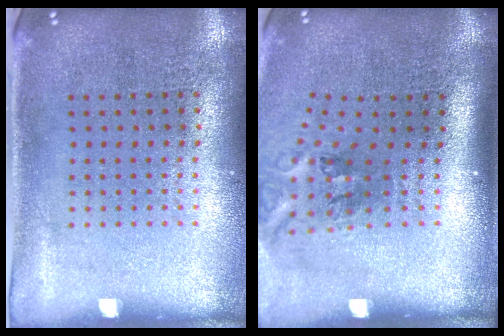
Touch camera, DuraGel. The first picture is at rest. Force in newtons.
{"total": 2.0, "press": 1.2, "slide": 1.6}